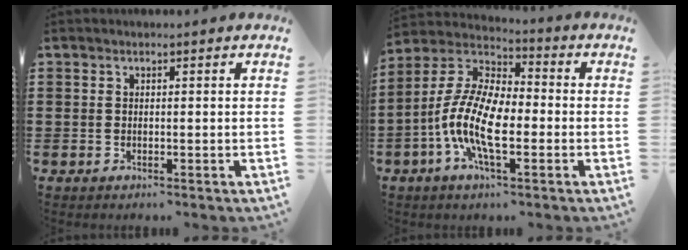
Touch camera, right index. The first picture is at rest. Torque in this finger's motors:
{"motor_torque": [2.14, 0.00, 1.06, 0.21]}